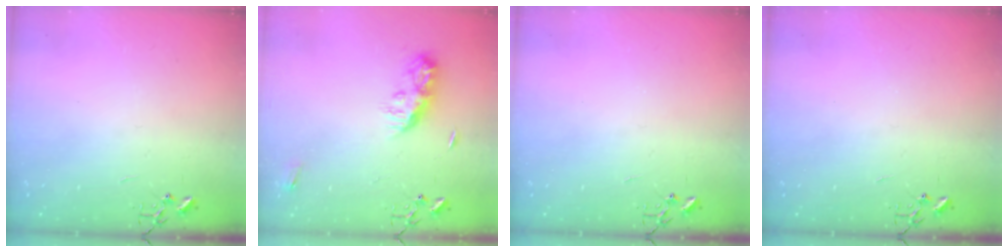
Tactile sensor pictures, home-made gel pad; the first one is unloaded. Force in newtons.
{"total": 8.7, "press": 8.7, "slide": 0.4}
{"total": 0.0}
{"total": 0.0}